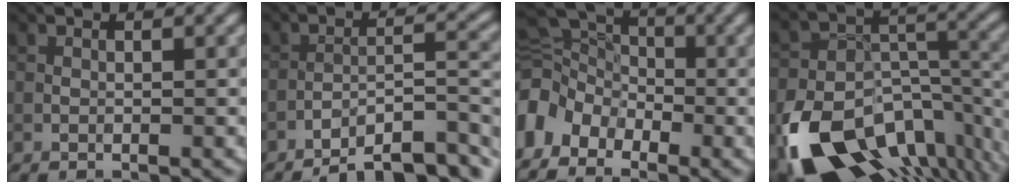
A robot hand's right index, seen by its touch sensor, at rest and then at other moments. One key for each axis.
{"total": 8.6, "fx": -7.1, "fy": 1.9, "fz": 4.5, "tx": -0.056, "ty": 0.012, "tz": -0.117}
{"total": 5.8, "fx": -3.1, "fy": 4.0, "fz": 2.8, "tx": -0.053, "ty": 0.003, "tz": -0.079}
{"total": 15.3, "fx": -8.5, "fy": 9.3, "fz": 8.6, "tx": -0.178, "ty": -0.029, "tz": -0.122}